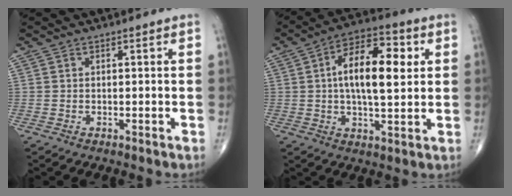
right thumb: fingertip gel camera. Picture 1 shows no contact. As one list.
[{"total": 14.5, "force": [2.6, 6.3, 12.8], "torque": [-0.194, 0.010, 0.034]}]